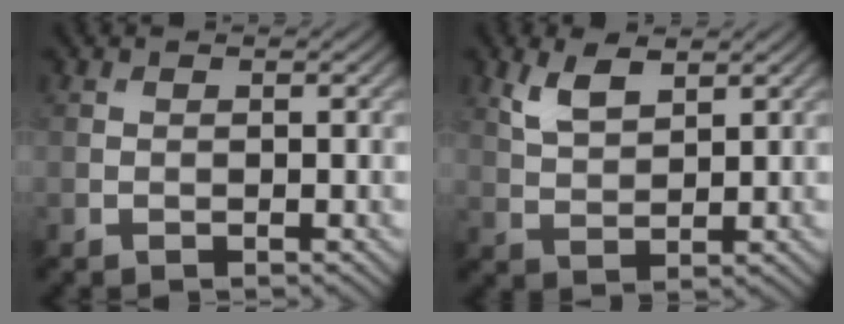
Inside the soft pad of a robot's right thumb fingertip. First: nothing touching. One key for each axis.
{"total": 4.3, "fx": 2.6, "fy": 1.9, "fz": 2.9, "tx": -0.070, "ty": -0.002, "tz": 0.056}